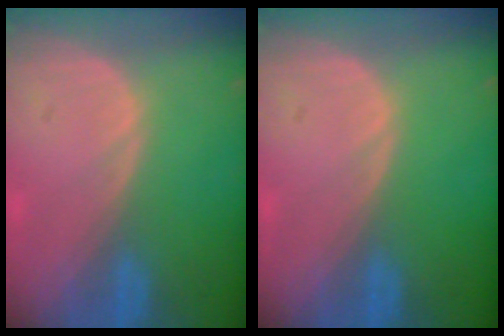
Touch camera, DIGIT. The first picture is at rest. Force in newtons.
{"total": 0.0}